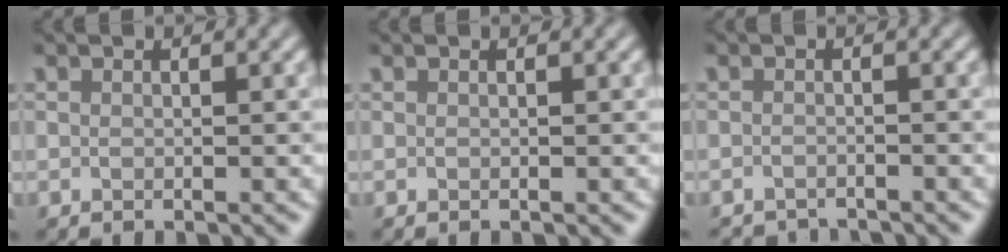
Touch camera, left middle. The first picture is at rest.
{"total": 0.0}
{"total": 2.5, "force": [-2.5, 0.2, 0.0], "torque": [0.005, -0.008, -0.040]}